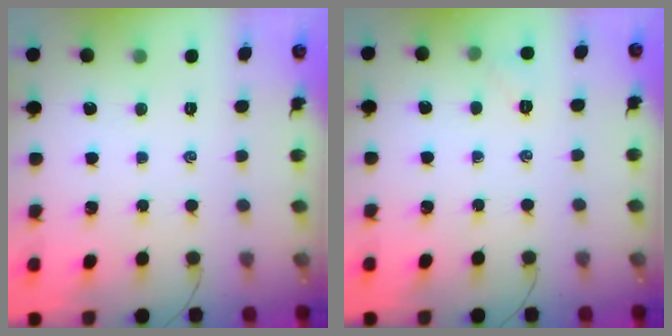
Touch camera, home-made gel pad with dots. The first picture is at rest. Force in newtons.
{"total": 4.3, "press": 4.1, "slide": 1.3}